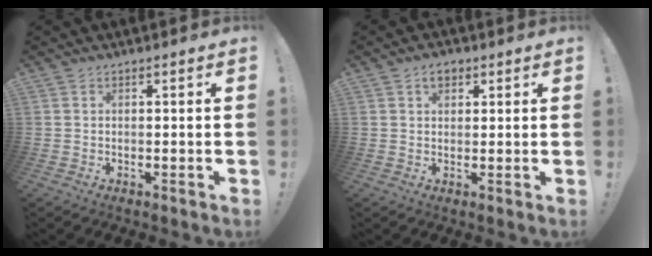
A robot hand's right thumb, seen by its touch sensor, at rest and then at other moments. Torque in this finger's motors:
{"motor_torque": [0.22, 1.20, 0.03, -0.02, 0.00]}